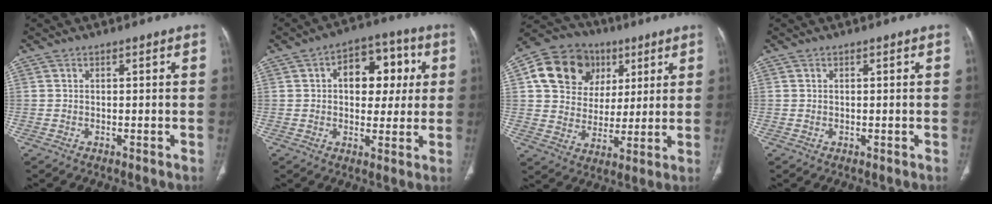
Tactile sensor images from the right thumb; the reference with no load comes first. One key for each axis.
{"total": 12.3, "fx": 2.5, "fy": 8.1, "fz": 8.9, "tx": -0.074, "ty": 0.017, "tz": 0.031}
{"total": 16.6, "fx": 5.9, "fy": 13.9, "fz": 6.8, "tx": -0.089, "ty": 0.013, "tz": 0.103}
{"total": 0.0}